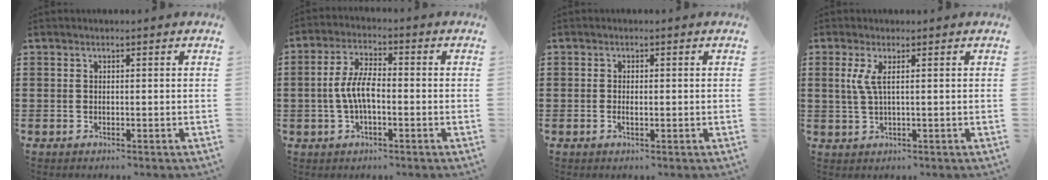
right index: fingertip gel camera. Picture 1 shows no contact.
{"total": 6.3, "force": [-0.9, 2.6, 5.6], "torque": [-0.127, 0.000, -0.024]}
{"total": 1.3, "force": [-0.2, 0.6, 1.1], "torque": [-0.021, 0.001, -0.004]}
{"total": 3.0, "force": [0.7, 0.4, 2.9], "torque": [-0.075, -0.008, 0.006]}